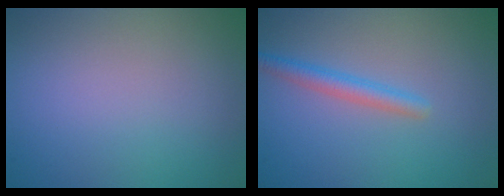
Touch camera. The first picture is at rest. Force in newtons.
{"total": 2.0, "press": 2.0, "slide": 0.1}